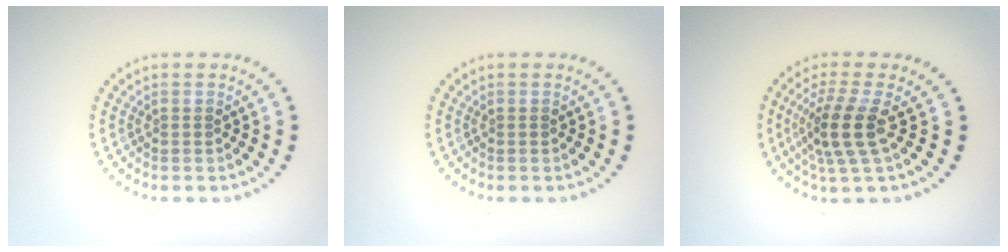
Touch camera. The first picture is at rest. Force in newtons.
{"total": 0.0}
{"total": 3.8, "press": 2.8, "slide": 2.5}